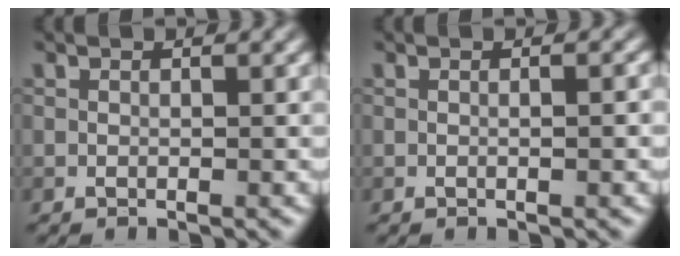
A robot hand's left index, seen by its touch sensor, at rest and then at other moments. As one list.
[{"total": 1.2, "force": [0.0, 0.3, 1.1], "torque": [-0.014, 0.000, -0.001]}]